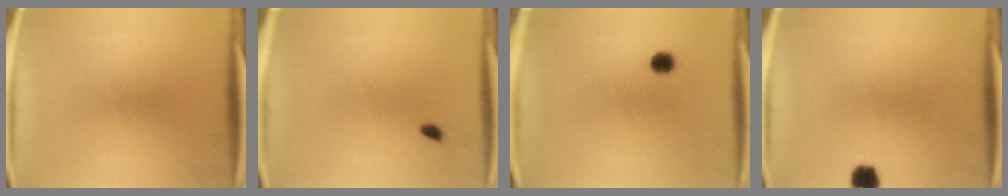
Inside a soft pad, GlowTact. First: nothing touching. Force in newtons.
{"total": 0.9}
{"total": 1.9}
{"total": 3.5}